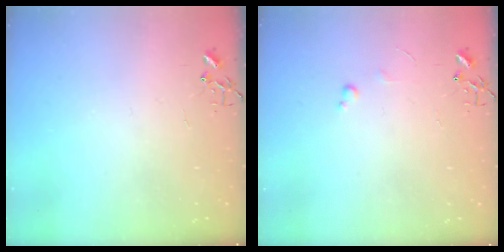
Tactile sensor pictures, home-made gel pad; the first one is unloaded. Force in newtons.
{"total": 3.3, "press": 3.3, "slide": 0.5}